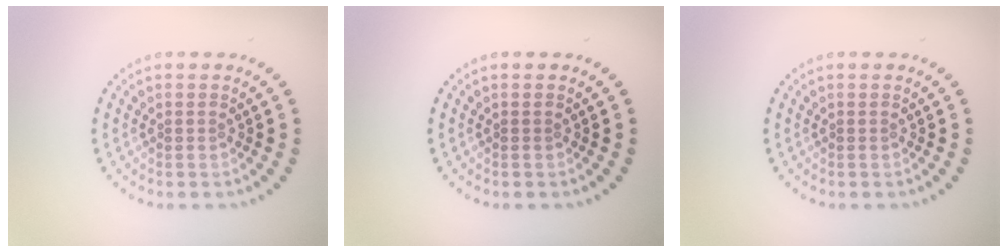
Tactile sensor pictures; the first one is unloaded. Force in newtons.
{"total": 0.0}
{"total": 0.0}